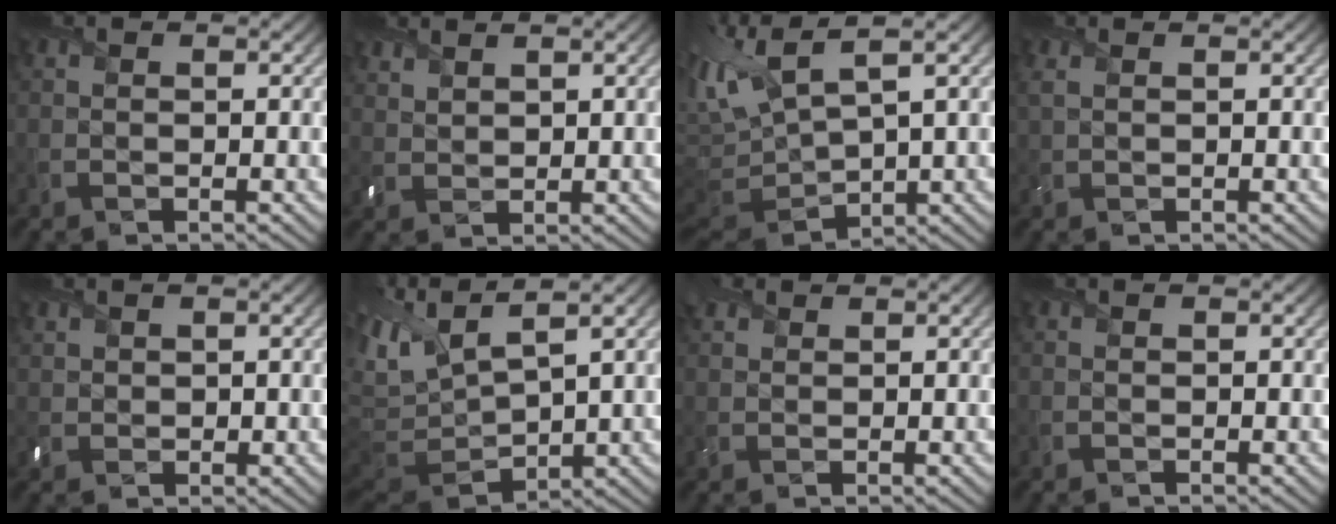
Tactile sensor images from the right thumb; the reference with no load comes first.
{"total": 2.5, "force": [2.0, 0.9, 1.0], "torque": [-0.030, 0.003, 0.050]}
{"total": 10.8, "force": [4.1, 4.1, 9.2], "torque": [-0.254, 0.002, 0.080]}
{"total": 1.2, "force": [0.7, 0.5, 0.8], "torque": [-0.027, 0.002, 0.017]}
{"total": 1.5, "force": [0.9, 1.1, 0.5], "torque": [-0.015, -0.001, 0.022]}
{"total": 9.0, "force": [4.1, 3.3, 7.3], "torque": [-0.197, 0.003, 0.082]}
{"total": 1.6, "force": [1.2, 0.9, 0.5], "torque": [-0.016, 0.008, 0.028]}
{"total": 0.0}